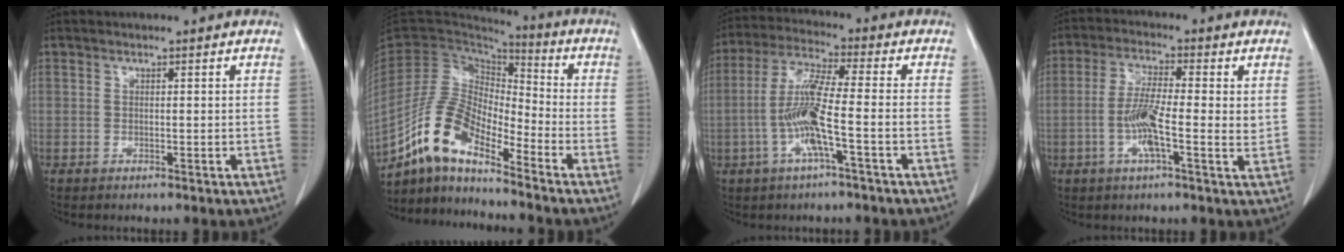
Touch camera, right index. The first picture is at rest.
{"total": 10.9, "force": [-8.2, 3.1, 6.4], "torque": [-0.140, 0.022, -0.158]}
{"total": 9.5, "force": [-2.6, 0.1, 9.2], "torque": [-0.193, 0.003, -0.056]}
{"total": 7.9, "force": [-0.7, 1.2, 7.8], "torque": [-0.149, 0.001, -0.024]}